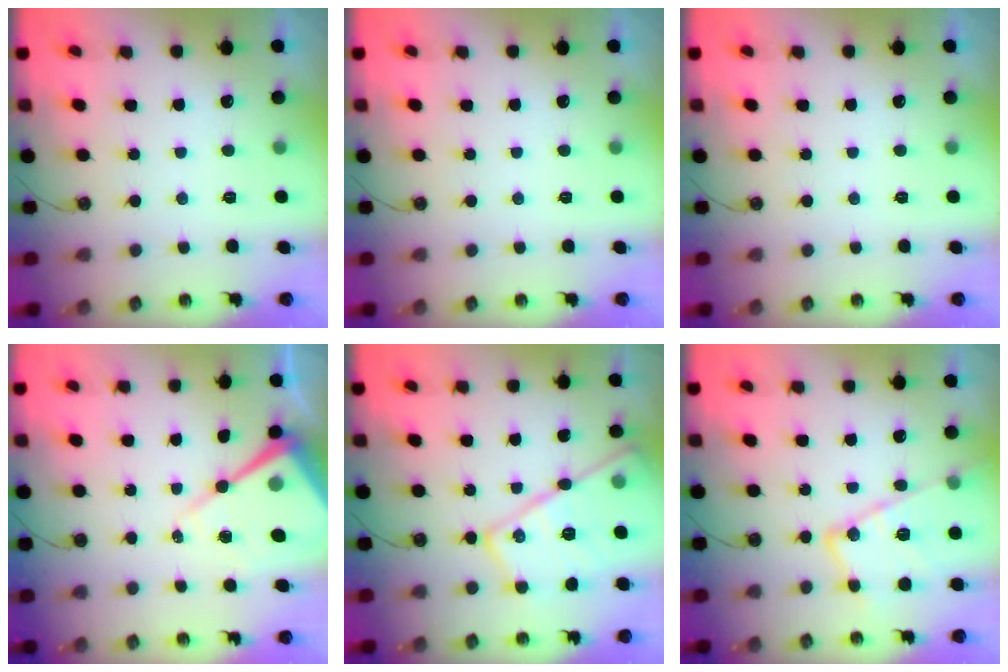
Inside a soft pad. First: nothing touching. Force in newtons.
{"total": 0.0}
{"total": 0.0}
{"total": 14.2, "press": 14.1, "slide": 1.3}
{"total": 21.1, "press": 21.0, "slide": 1.7}
{"total": 18.5, "press": 18.4, "slide": 1.3}